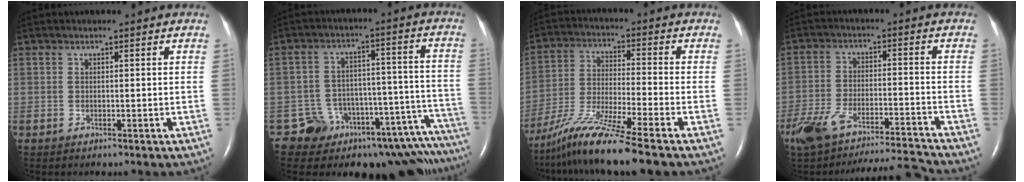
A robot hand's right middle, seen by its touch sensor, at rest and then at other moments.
{"total": 15.7, "force": [-14.0, 5.9, 4.1], "torque": [0.011, 0.087, -0.178]}
{"total": 11.8, "force": [-9.1, -1.4, 7.3], "torque": [-0.146, -0.031, -0.168]}
{"total": 13.9, "force": [-12.7, 1.5, 5.4], "torque": [-0.104, 0.018, -0.211]}